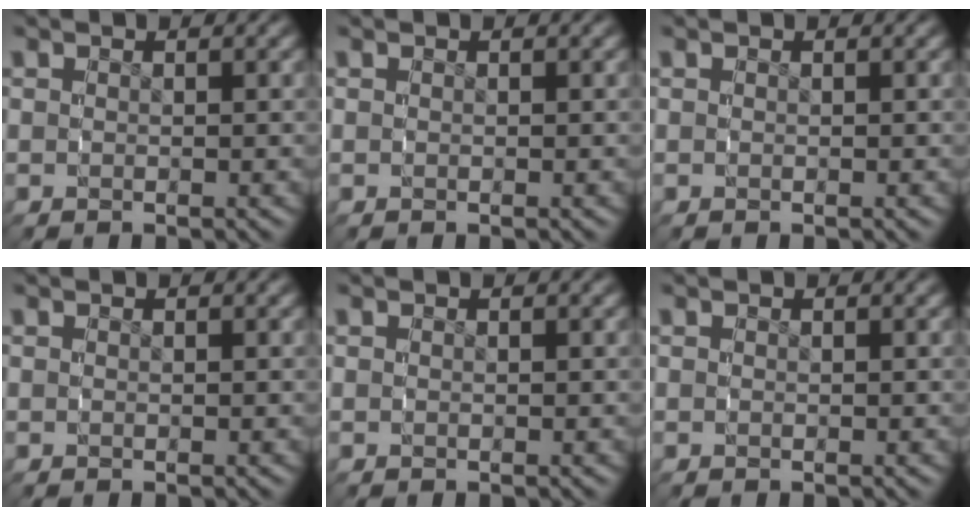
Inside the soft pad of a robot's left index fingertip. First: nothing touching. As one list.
[{"total": 0.0}, {"total": 0.0}, {"total": 0.0}, {"total": 0.0}, {"total": 0.0}]